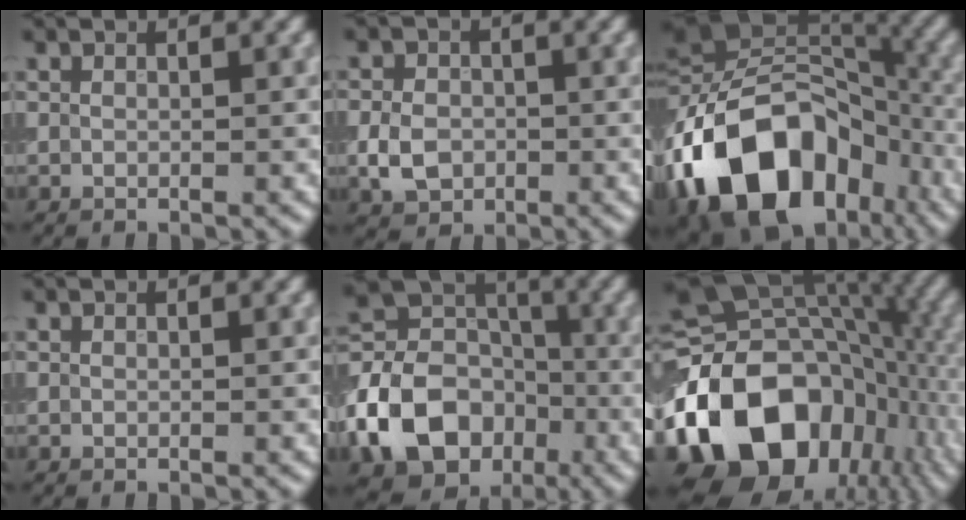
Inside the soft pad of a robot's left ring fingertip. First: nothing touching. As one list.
[{"total": 3.6, "force": [-1.0, 2.8, 2.0], "torque": [-0.040, -0.004, -0.022]}, {"total": 16.9, "force": [-7.0, 11.4, 10.4], "torque": [-0.179, 0.000, -0.130]}, {"total": 0.0}, {"total": 12.4, "force": [-4.4, 9.6, 6.5], "torque": [-0.145, -0.006, -0.089]}, {"total": 18.1, "force": [-6.2, 12.9, 11.1], "torque": [-0.198, -0.003, -0.108]}]